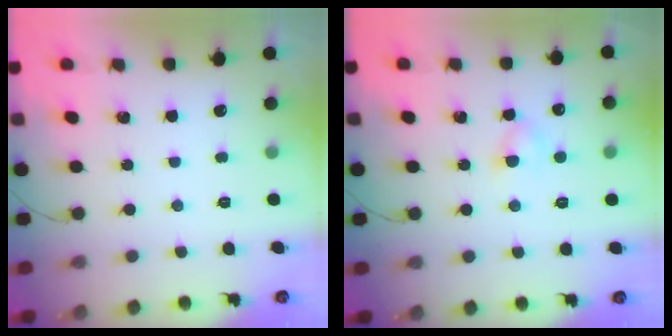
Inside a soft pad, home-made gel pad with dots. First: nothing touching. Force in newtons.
{"total": 2.9, "press": 2.6, "slide": 1.3}